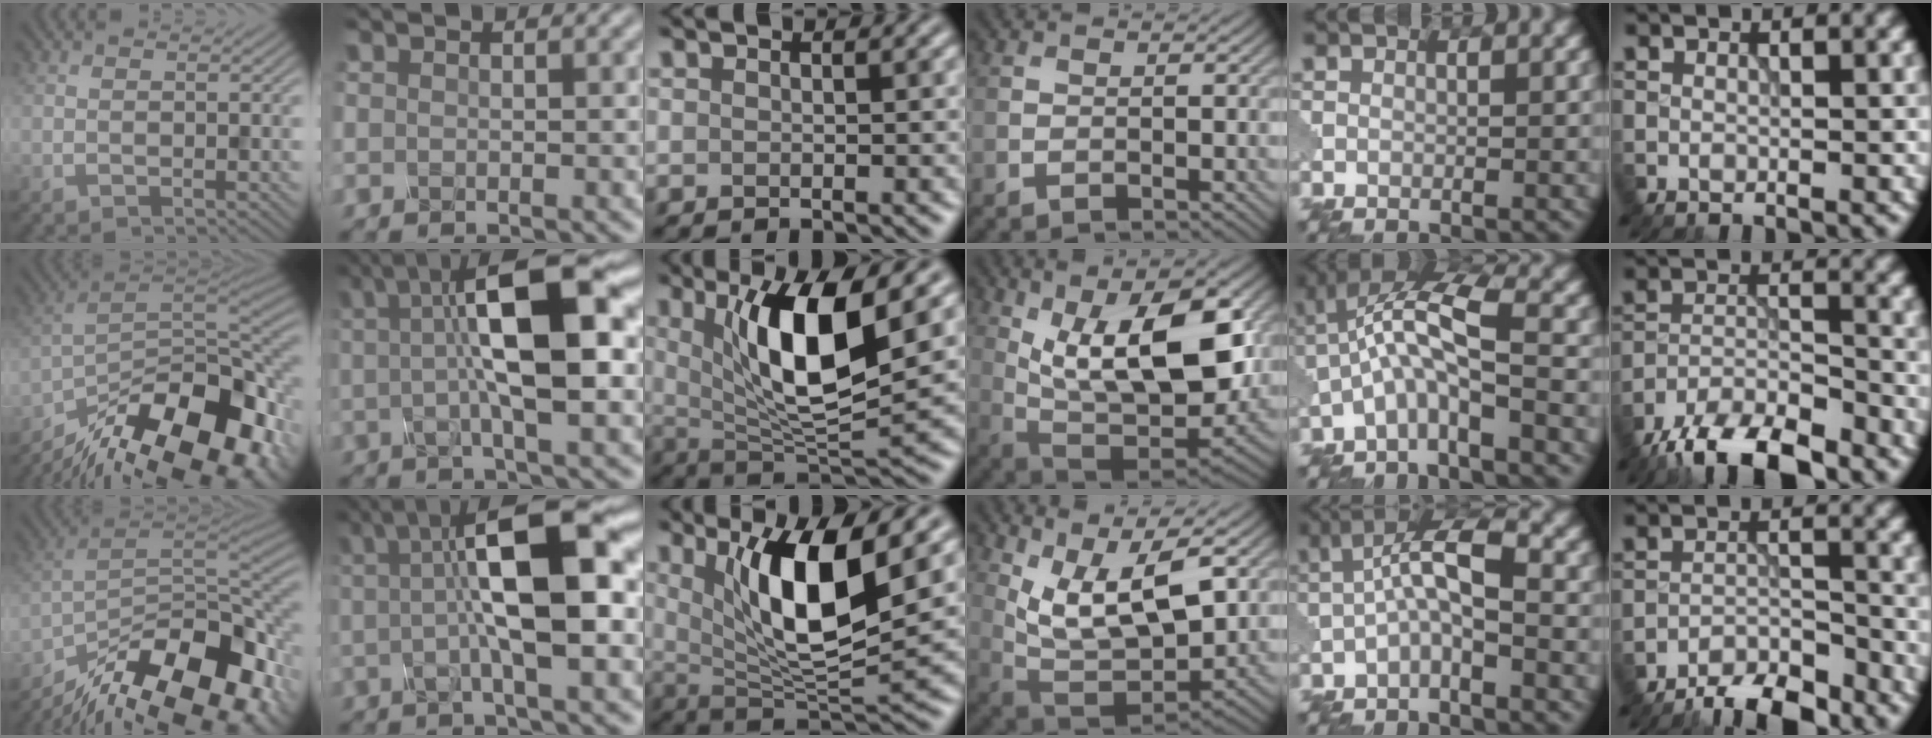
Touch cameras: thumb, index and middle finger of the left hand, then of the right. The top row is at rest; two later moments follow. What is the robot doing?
{"motion": "disassemble", "object": "glue stick"}